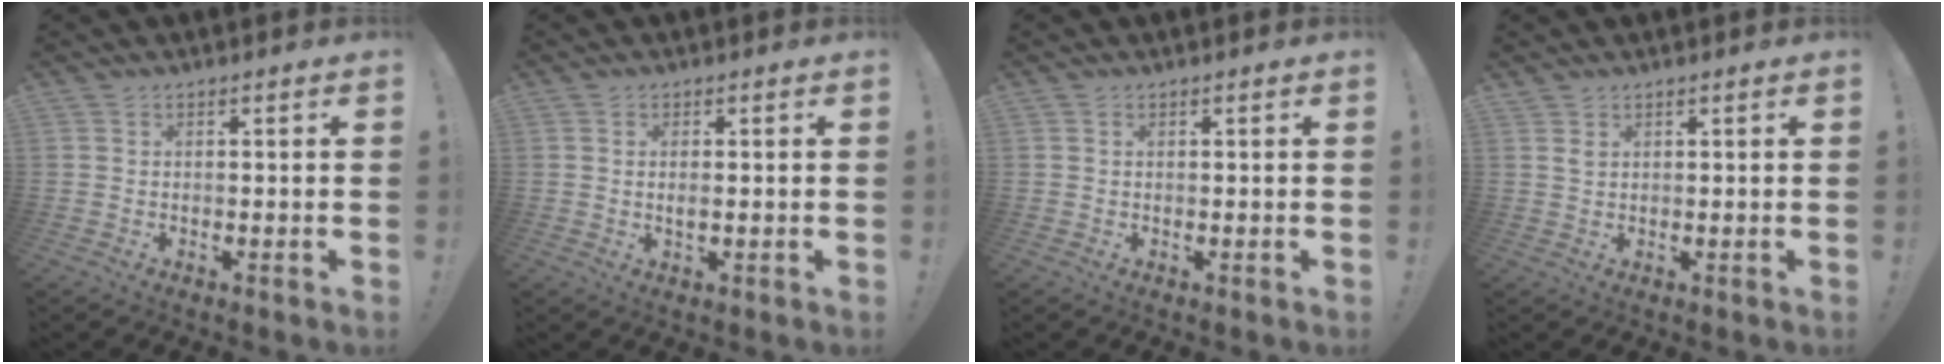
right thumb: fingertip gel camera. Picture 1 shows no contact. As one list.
[{"total": 2.1, "force": [0.0, 1.0, 1.9], "torque": [-0.021, -0.002, -0.003]}, {"total": 0.0}, {"total": 1.4, "force": [1.1, 0.5, 0.7], "torque": [-0.008, -0.007, 0.019]}]